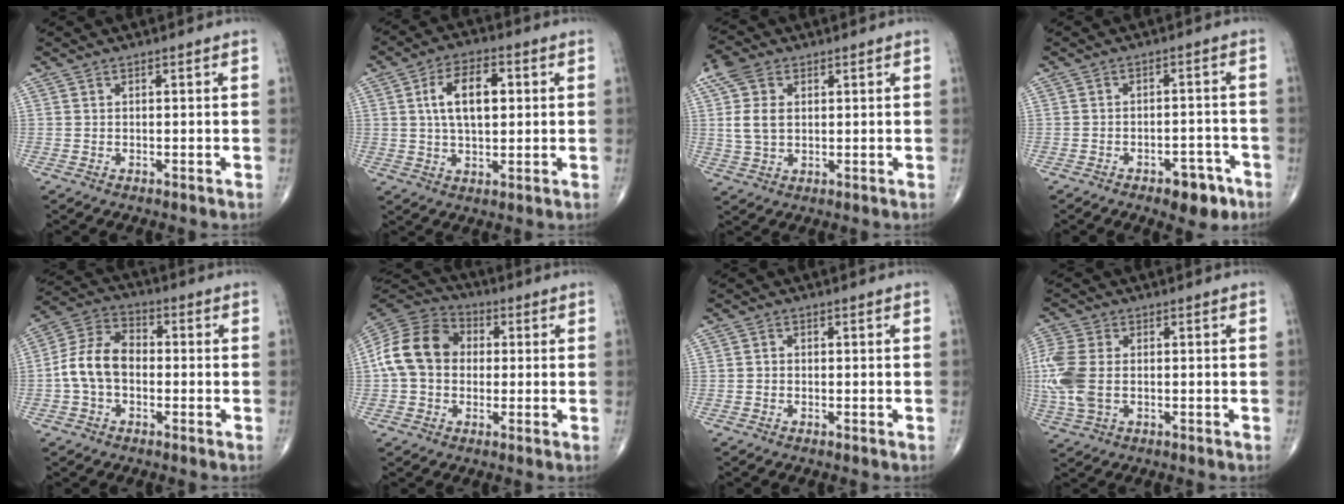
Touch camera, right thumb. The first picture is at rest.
{"total": 10.0, "force": [1.9, 5.3, 8.3], "torque": [-0.133, 0.005, 0.031]}
{"total": 7.8, "force": [1.9, 5.2, 5.5], "torque": [-0.119, 0.006, 0.039]}
{"total": 6.7, "force": [-4.0, 3.4, 4.1], "torque": [-0.034, 0.028, -0.051]}
{"total": 10.0, "force": [-1.3, 6.9, 7.2], "torque": [-0.130, 0.036, -0.037]}
{"total": 14.0, "force": [0.6, 11.1, 8.5], "torque": [-0.152, 0.035, 0.003]}
{"total": 0.8, "force": [-0.2, 0.7, 0.3], "torque": [0.000, 0.002, -0.007]}
{"total": 10.3, "force": [-0.4, 6.4, 8.0], "torque": [-0.218, 0.003, -0.008]}